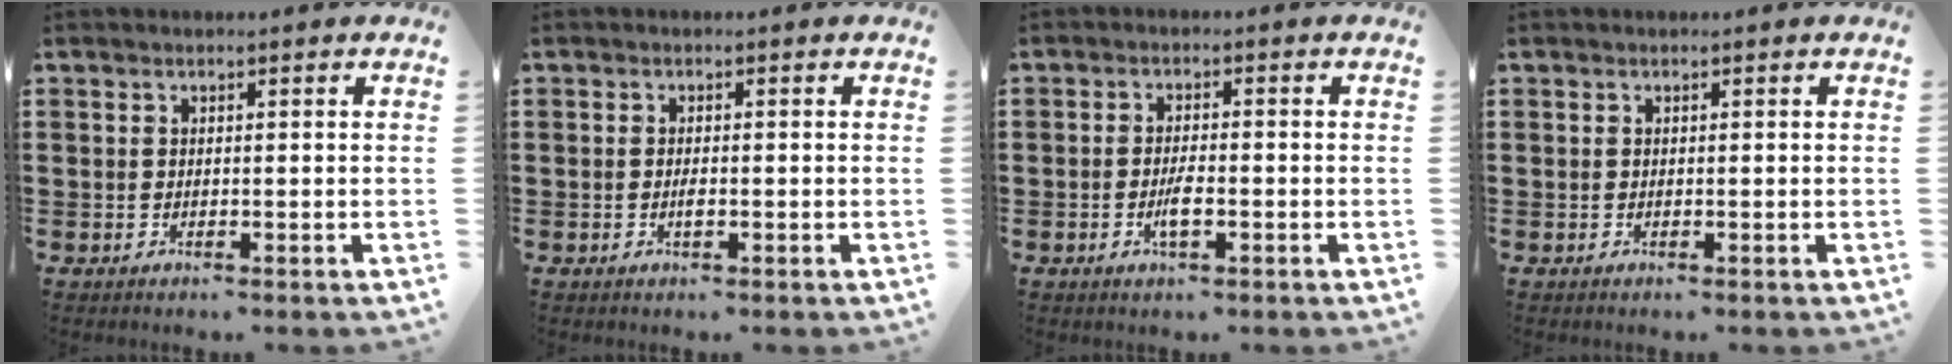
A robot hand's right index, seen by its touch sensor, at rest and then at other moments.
{"total": 1.1, "force": [-0.3, 0.3, 1.0], "torque": [-0.020, -0.003, -0.004]}
{"total": 3.1, "force": [-1.1, 0.8, 2.8], "torque": [-0.055, -0.001, -0.020]}
{"total": 0.0}